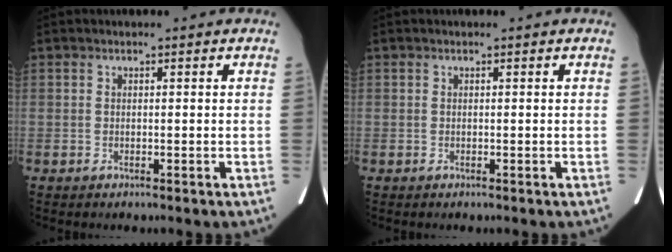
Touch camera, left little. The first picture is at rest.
{"total": 0.0}